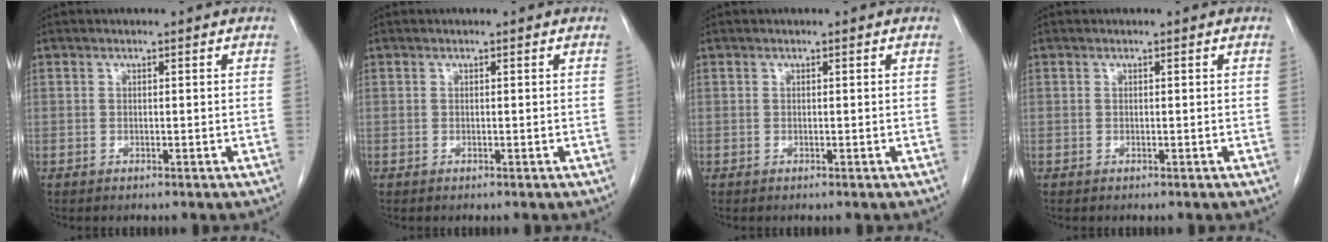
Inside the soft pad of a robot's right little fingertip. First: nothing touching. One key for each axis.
{"total": 0.0}
{"total": 0.0}
{"total": 0.0}